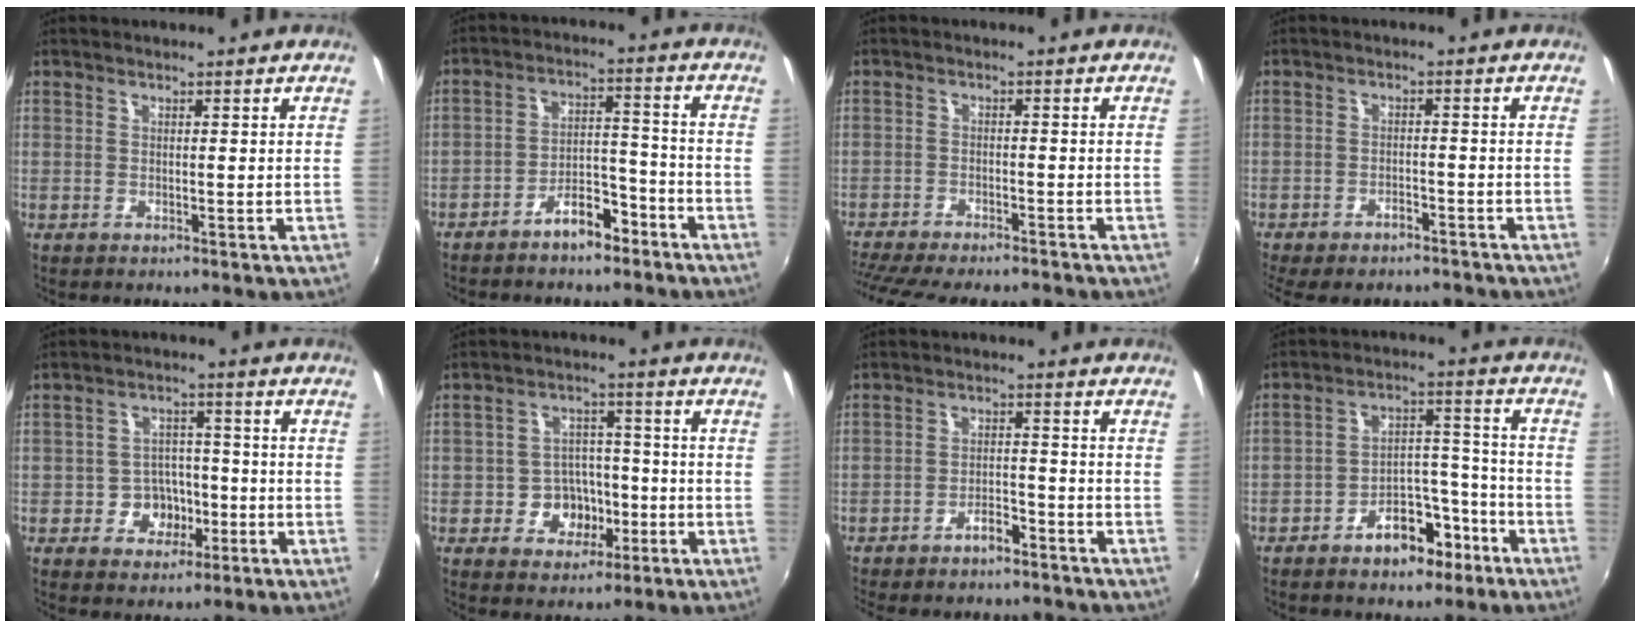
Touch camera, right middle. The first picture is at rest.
{"total": 7.7, "force": [-5.9, 3.4, 3.5], "torque": [-0.068, 0.036, -0.082]}
{"total": 14.3, "force": [-12.4, 2.6, 6.5], "torque": [-0.145, -0.029, -0.193]}
{"total": 8.6, "force": [-7.4, 2.9, 3.4], "torque": [-0.089, -0.019, -0.106]}
{"total": 6.4, "force": [-2.7, 5.3, 2.2], "torque": [-0.048, 0.018, -0.031]}
{"total": 7.5, "force": [-2.9, 6.2, 2.9], "torque": [-0.065, 0.020, -0.035]}
{"total": 6.3, "force": [-5.5, 2.1, 2.4], "torque": [-0.060, 0.011, -0.077]}
{"total": 9.8, "force": [-6.7, 5.4, 4.7], "torque": [-0.069, 0.041, -0.090]}